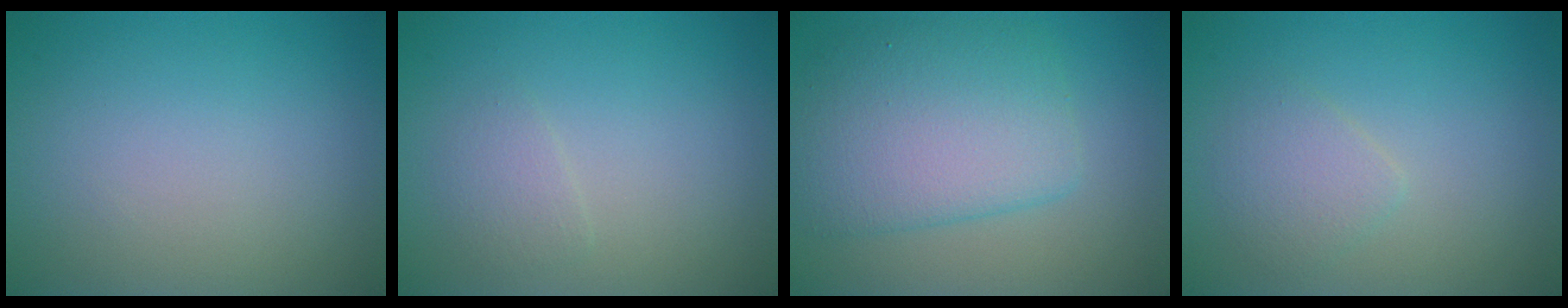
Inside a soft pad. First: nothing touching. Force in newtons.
{"total": 1.3, "press": 1.2, "slide": 0.0}
{"total": 6.7, "press": 6.7, "slide": 0.1}
{"total": 1.9, "press": 1.9, "slide": 0.1}